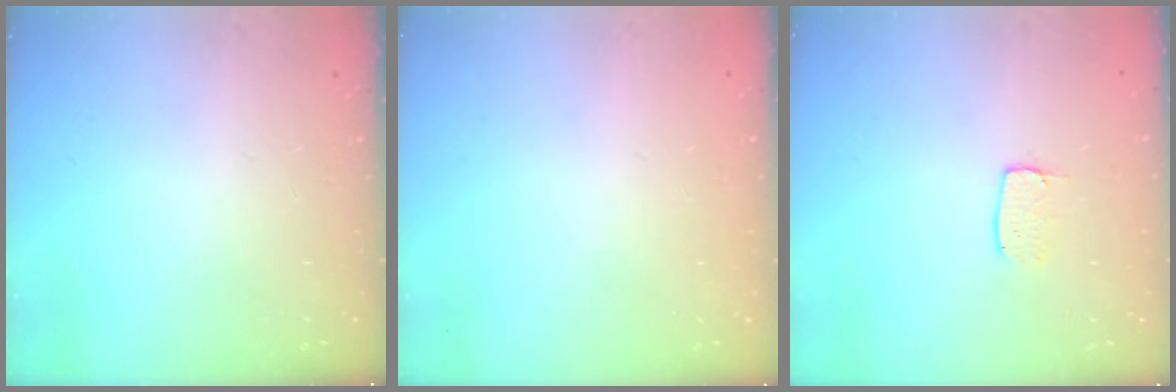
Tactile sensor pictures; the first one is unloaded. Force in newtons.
{"total": 0.0}
{"total": 4.4, "press": 4.4, "slide": 0.3}